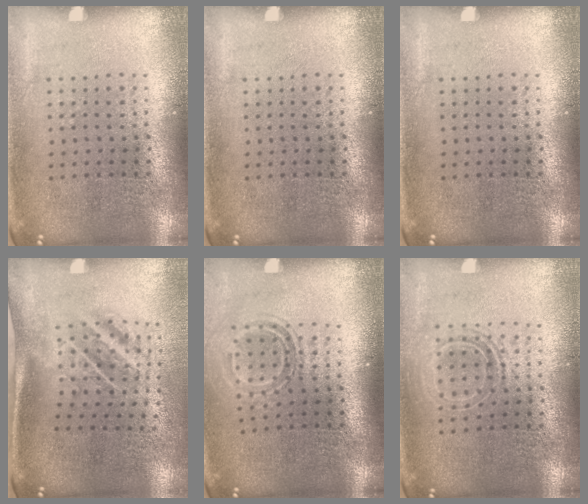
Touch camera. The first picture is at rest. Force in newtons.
{"total": 0.0}
{"total": 0.0}
{"total": 1.8, "press": 1.1, "slide": 1.4}
{"total": 1.5, "press": 1.1, "slide": 1.1}
{"total": 1.5, "press": 1.2, "slide": 0.9}